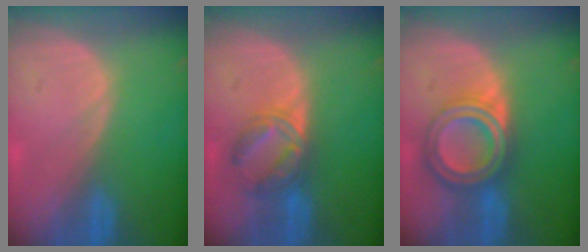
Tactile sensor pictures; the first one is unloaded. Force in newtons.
{"total": 5.9, "press": 5.8, "slide": 1.0}
{"total": 7.2, "press": 7.2, "slide": 0.4}